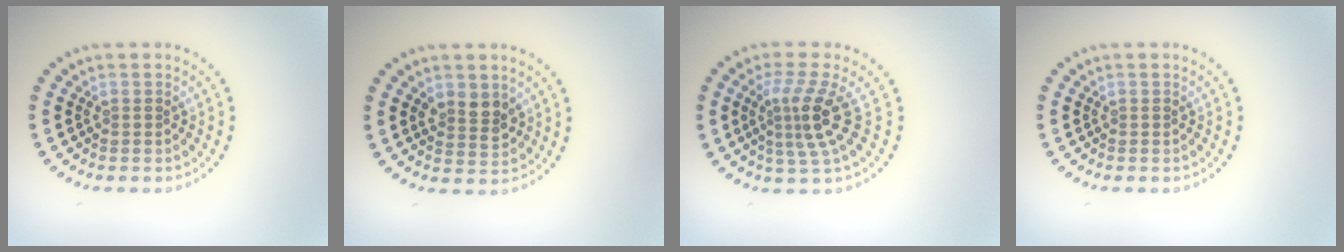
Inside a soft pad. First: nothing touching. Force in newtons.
{"total": 2.4, "press": 2.3, "slide": 0.7}
{"total": 3.8, "press": 2.6, "slide": 2.7}
{"total": 0.0}